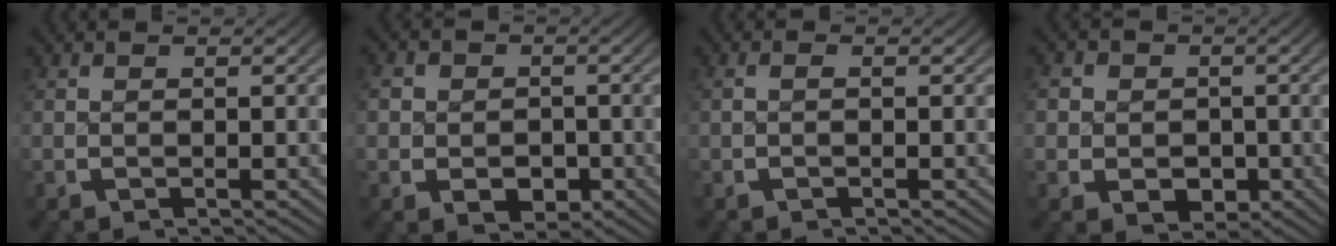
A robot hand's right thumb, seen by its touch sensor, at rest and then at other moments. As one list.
[{"total": 5.4, "force": [-0.7, 4.6, 2.7], "torque": [-0.049, -0.021, -0.007]}, {"total": 0.6, "force": [-0.2, 0.0, 0.5], "torque": [-0.009, 0.005, -0.006]}, {"total": 6.1, "force": [-0.5, 5.3, 3.0], "torque": [-0.056, -0.022, -0.002]}]